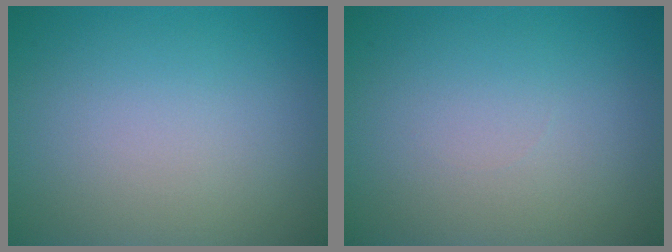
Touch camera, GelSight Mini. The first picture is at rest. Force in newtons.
{"total": 0.0}